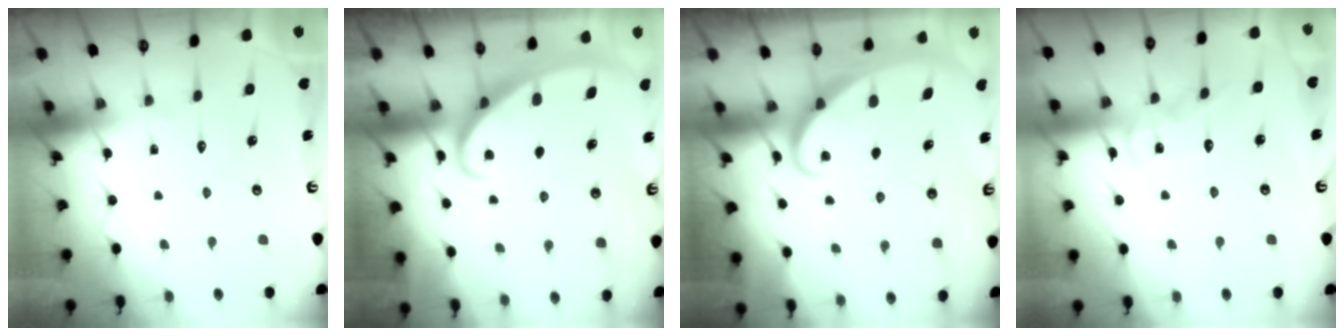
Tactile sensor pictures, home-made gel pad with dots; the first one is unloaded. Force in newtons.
{"total": 2.4, "press": 2.4, "slide": 0.4}
{"total": 2.0, "press": 2.0, "slide": 0.0}
{"total": 8.1, "press": 8.1, "slide": 0.7}